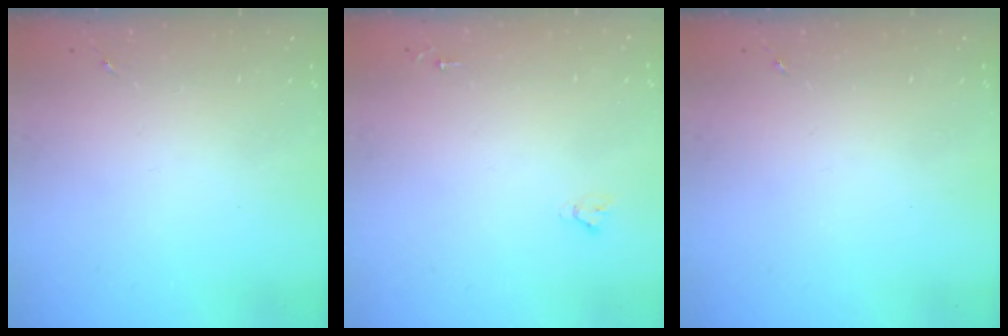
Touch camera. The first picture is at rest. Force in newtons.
{"total": 1.8, "press": 1.8, "slide": 0.1}
{"total": 0.0}